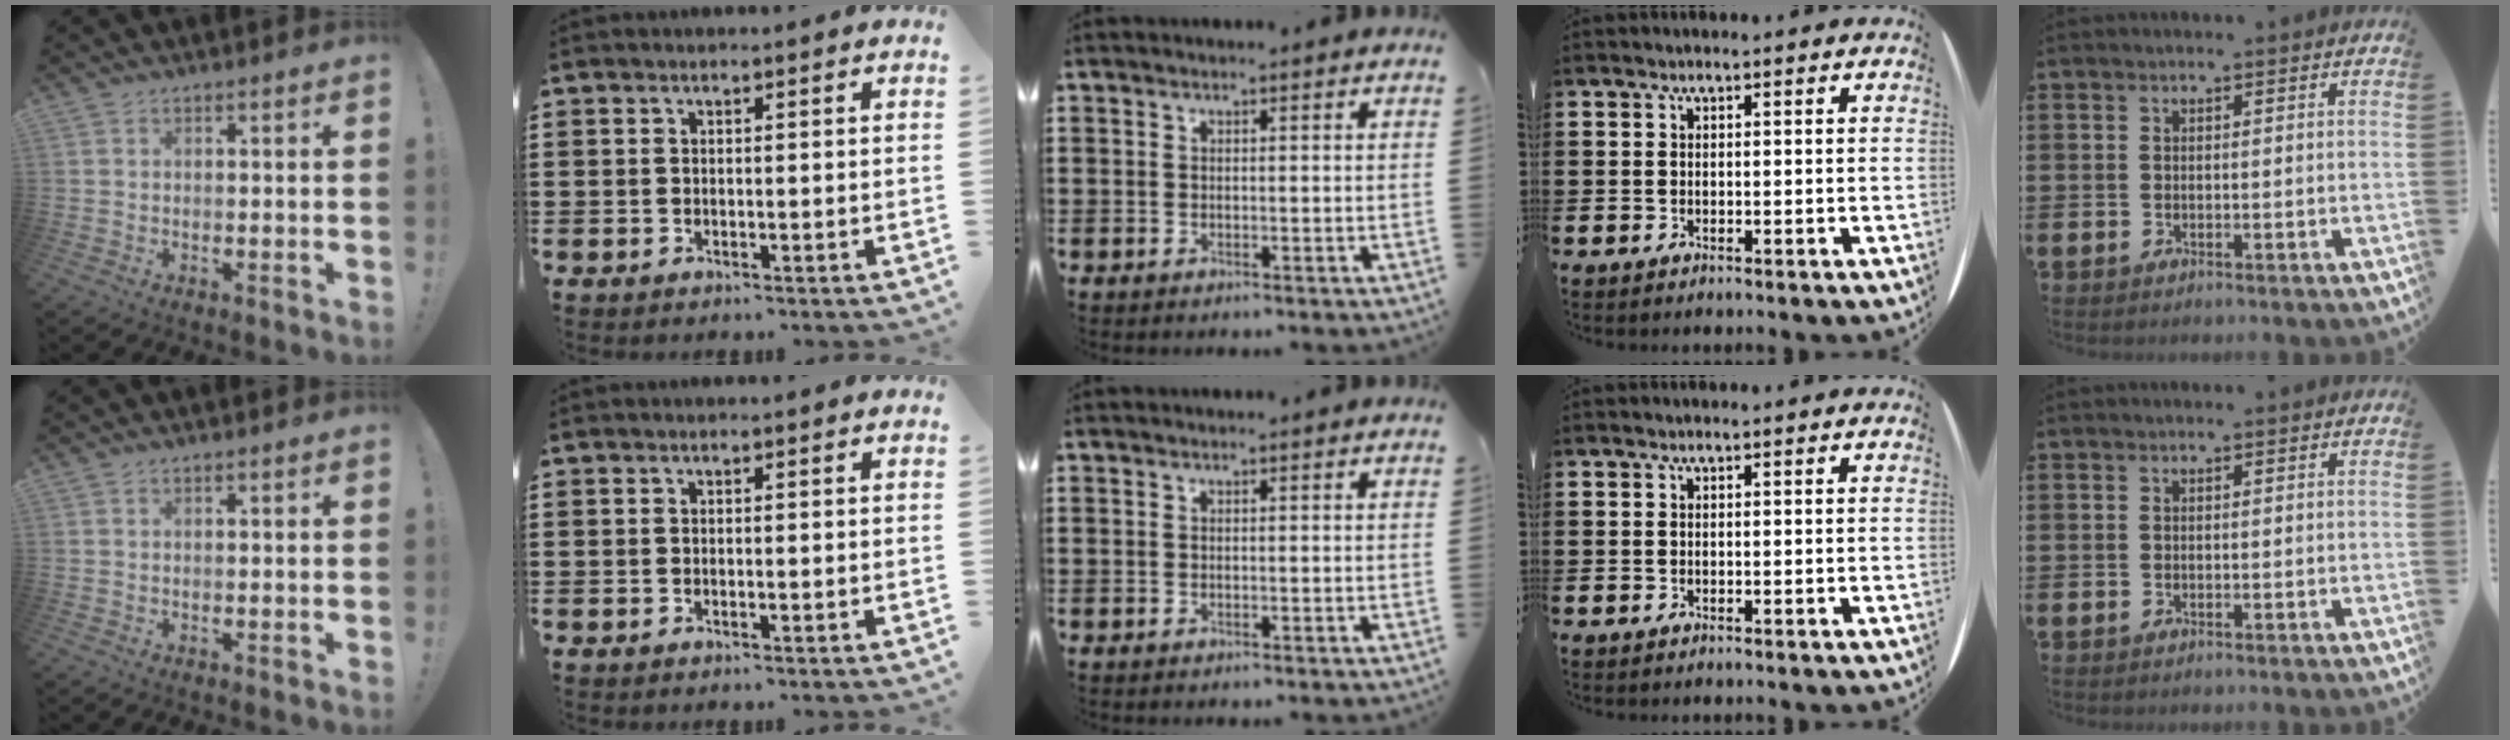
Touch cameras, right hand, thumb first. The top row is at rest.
{}